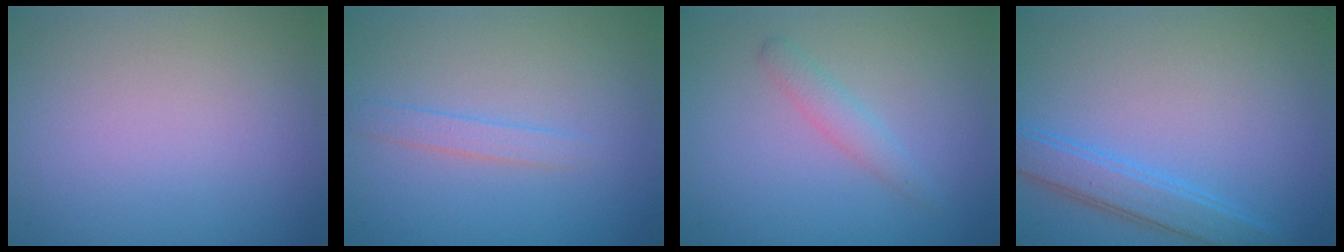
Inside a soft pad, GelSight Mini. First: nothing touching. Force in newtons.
{"total": 1.3, "press": 1.3, "slide": 0.1}
{"total": 1.6, "press": 1.6, "slide": 0.1}
{"total": 3.0, "press": 3.0, "slide": 0.0}